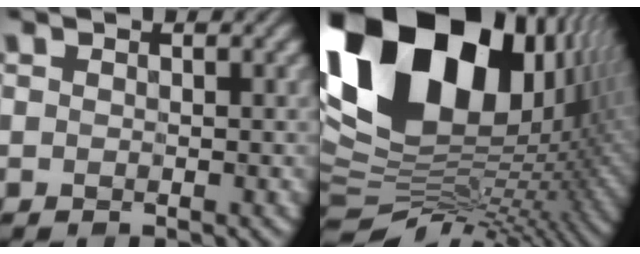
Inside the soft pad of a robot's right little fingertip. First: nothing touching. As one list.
[{"total": 19.4, "force": [4.1, 12.8, 14.1], "torque": [-0.277, 0.009, 0.085]}]